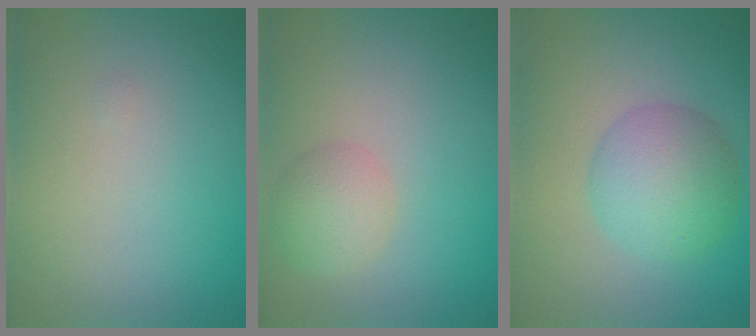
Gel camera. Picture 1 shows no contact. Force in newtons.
{"total": 2.7, "press": 2.7, "slide": 0.1}
{"total": 5.0, "press": 5.0, "slide": 0.2}